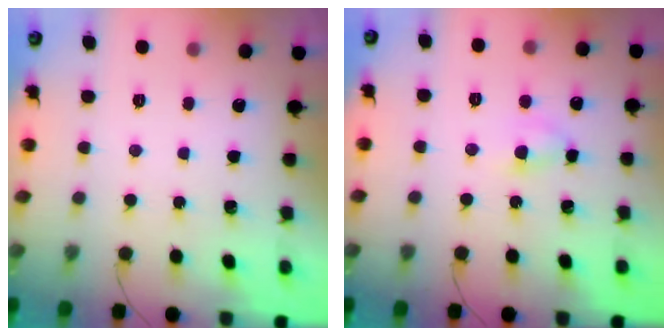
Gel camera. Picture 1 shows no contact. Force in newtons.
{"total": 4.0, "press": 3.8, "slide": 1.4}